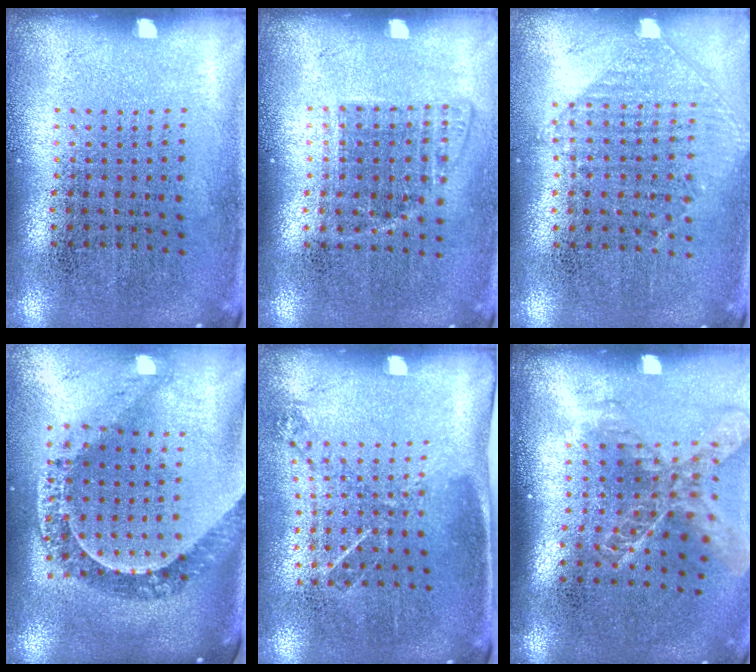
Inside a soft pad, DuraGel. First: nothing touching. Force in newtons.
{"total": 1.0, "press": 0.9, "slide": 0.4}
{"total": 0.9, "press": 0.8, "slide": 0.3}
{"total": 1.2, "press": 1.1, "slide": 0.3}
{"total": 1.1, "press": 0.9, "slide": 0.6}
{"total": 1.9, "press": 1.5, "slide": 1.3}